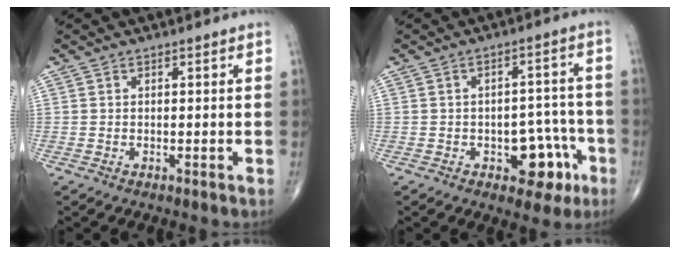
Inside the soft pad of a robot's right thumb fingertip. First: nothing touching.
{"total": 9.0, "force": [-3.8, 5.3, 6.1], "torque": [-0.038, 0.039, -0.042]}